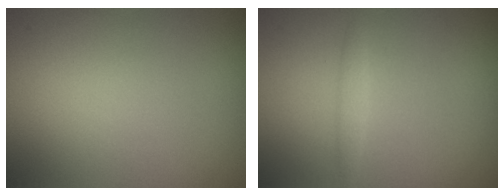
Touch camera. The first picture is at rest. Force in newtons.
{"total": 1.0, "press": 1.0, "slide": 0.0}